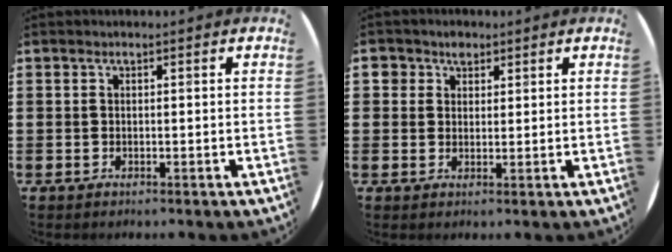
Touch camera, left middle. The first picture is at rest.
{"total": 2.5, "force": [1.8, 1.8, 0.4], "torque": [0.003, -0.001, 0.031]}